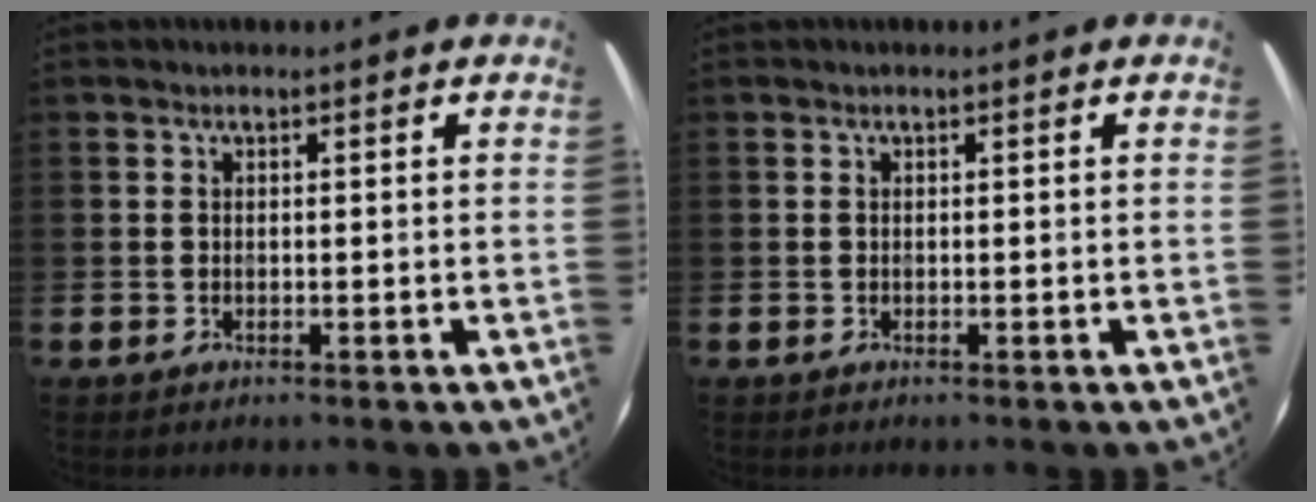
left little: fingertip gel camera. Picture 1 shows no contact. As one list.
[{"total": 0.0}]